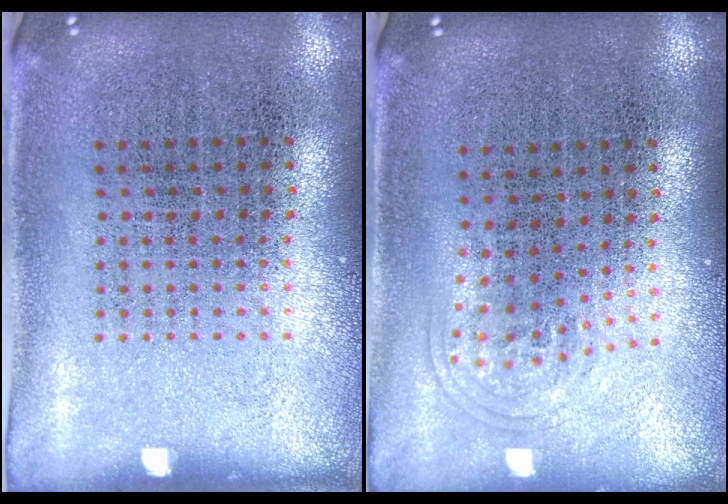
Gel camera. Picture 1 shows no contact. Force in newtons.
{"total": 1.1, "press": 0.7, "slide": 0.7}